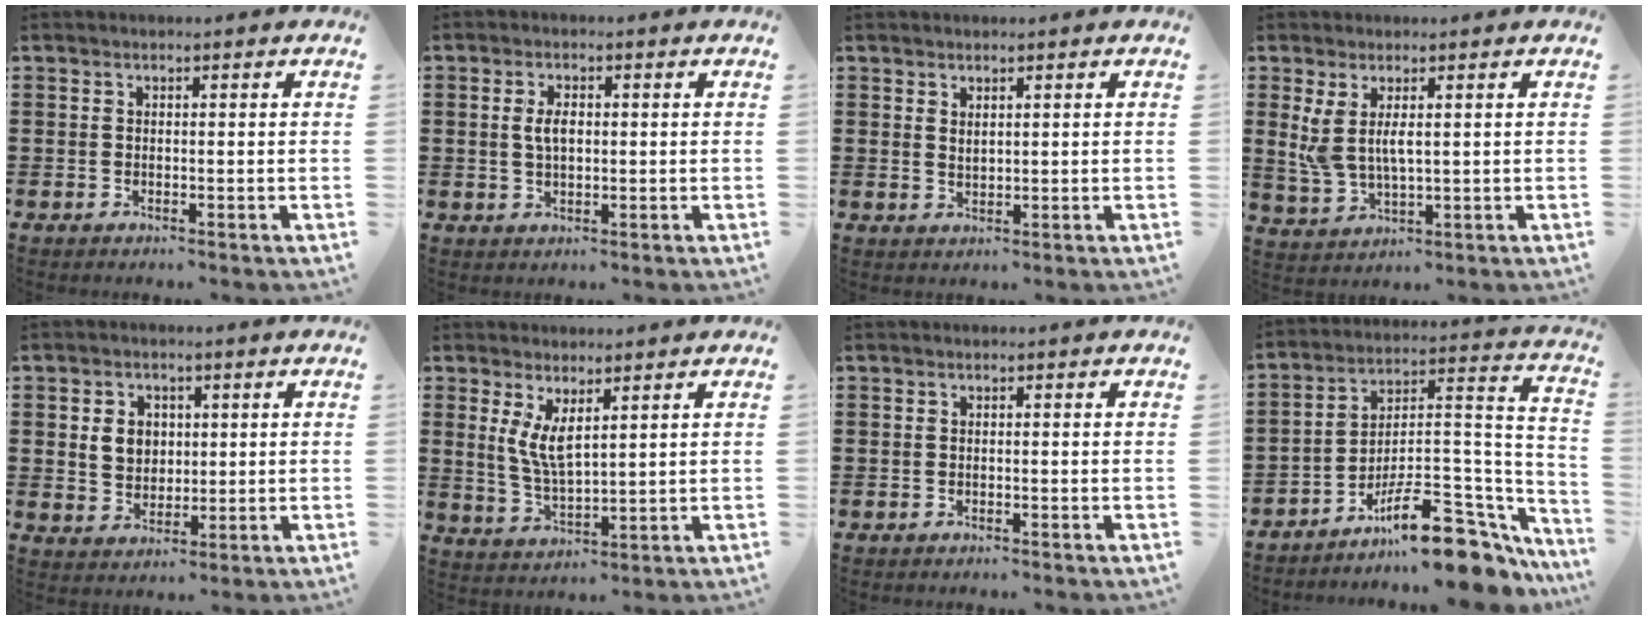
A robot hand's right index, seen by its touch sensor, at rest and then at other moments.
{"total": 3.2, "force": [0.4, 1.5, 2.8], "torque": [-0.057, 0.005, 0.005]}
{"total": 1.2, "force": [1.1, 0.4, 0.3], "torque": [-0.008, 0.002, 0.021]}
{"total": 4.9, "force": [1.4, 2.0, 4.2], "torque": [-0.108, -0.004, 0.017]}
{"total": 4.6, "force": [0.9, 3.8, 2.3], "torque": [-0.060, 0.012, 0.015]}
{"total": 5.1, "force": [2.2, 1.7, 4.3], "torque": [-0.098, -0.005, 0.038]}
{"total": 0.0}
{"total": 13.5, "force": [-9.9, 3.8, 8.4], "torque": [-0.110, 0.036, -0.172]}